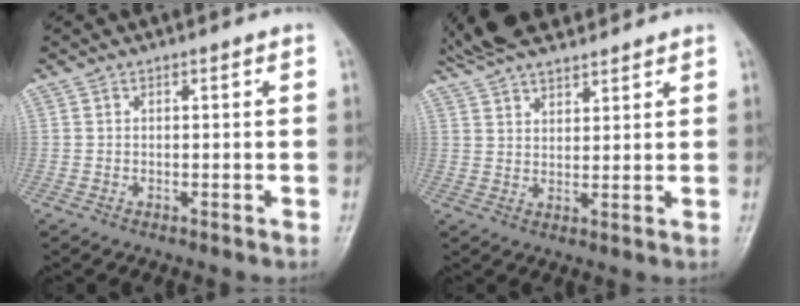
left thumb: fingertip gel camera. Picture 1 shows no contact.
{"total": 11.8, "force": [10.1, 3.9, 4.7], "torque": [-0.066, 0.007, 0.181]}